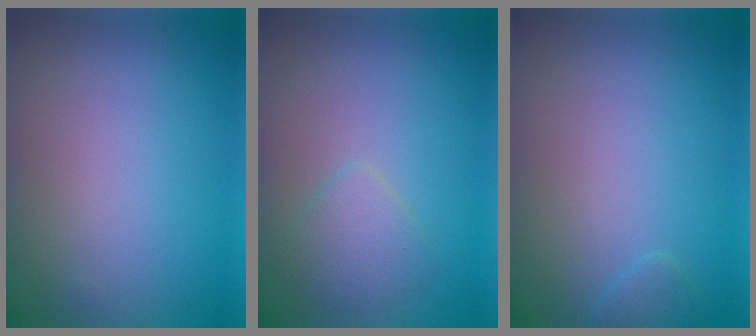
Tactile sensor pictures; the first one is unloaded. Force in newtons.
{"total": 2.0, "press": 2.0, "slide": 0.1}
{"total": 0.8, "press": 0.8, "slide": 0.1}